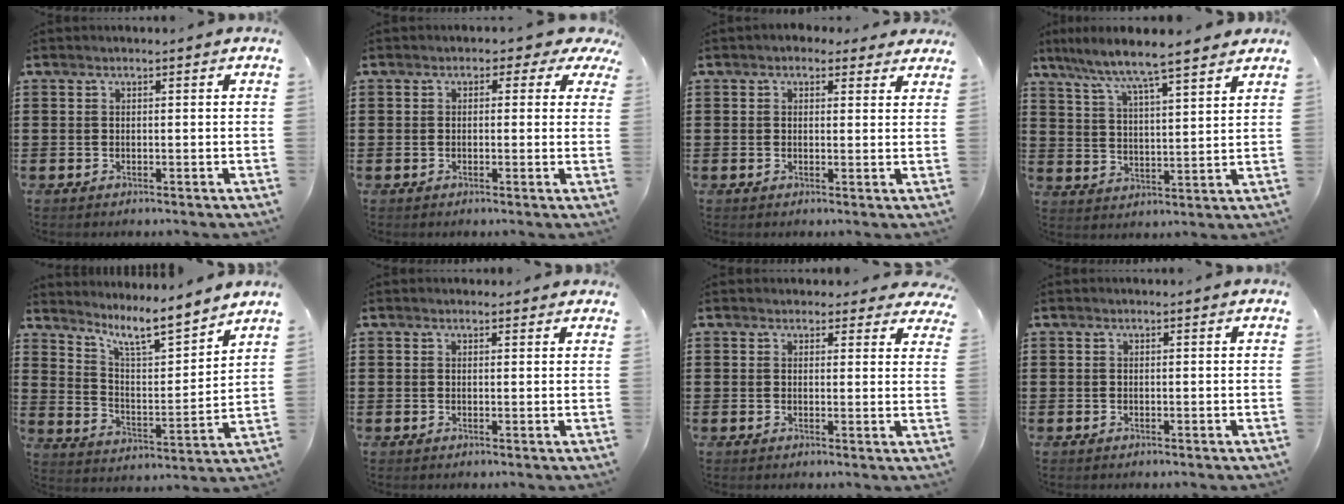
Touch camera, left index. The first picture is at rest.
{"total": 2.0, "force": [0.2, 1.4, 1.3], "torque": [-0.023, 0.005, -0.002]}
{"total": 2.1, "force": [1.5, 1.3, 0.5], "torque": [-0.008, 0.004, 0.025]}
{"total": 6.4, "force": [5.7, 0.1, 2.9], "torque": [-0.081, -0.032, 0.094]}
{"total": 8.4, "force": [7.1, 1.0, 4.3], "torque": [-0.101, -0.044, 0.121]}
{"total": 1.0, "force": [0.9, 0.4, 0.1], "torque": [-0.004, 0.003, 0.018]}
{"total": 2.4, "force": [2.1, 1.0, 0.5], "torque": [-0.008, -0.004, 0.038]}
{"total": 0.0}